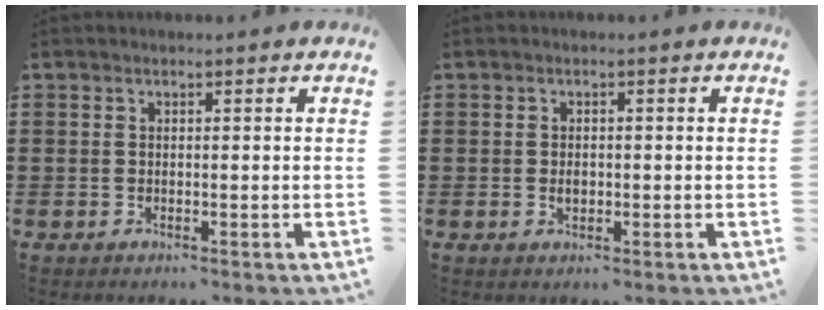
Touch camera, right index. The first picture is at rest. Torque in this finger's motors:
{"motor_torque": [1.41, 0.73, 0.12, 0.04]}